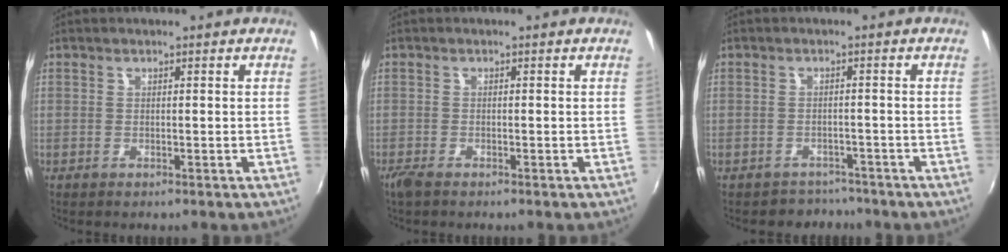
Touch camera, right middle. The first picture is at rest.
{"total": 2.0, "force": [-1.6, 0.5, 1.1], "torque": [-0.027, -0.007, -0.033]}
{"total": 4.0, "force": [-3.5, 2.1, -0.3], "torque": [-0.002, 0.004, -0.053]}